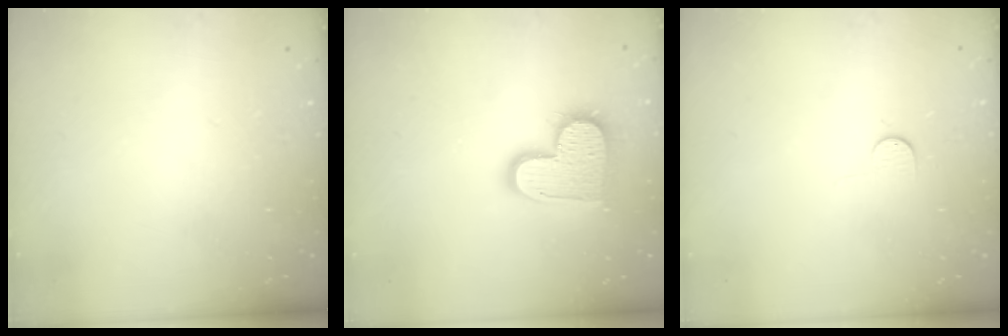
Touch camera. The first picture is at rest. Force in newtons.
{"total": 14.0, "press": 13.9, "slide": 0.8}
{"total": 4.9, "press": 4.9, "slide": 0.5}